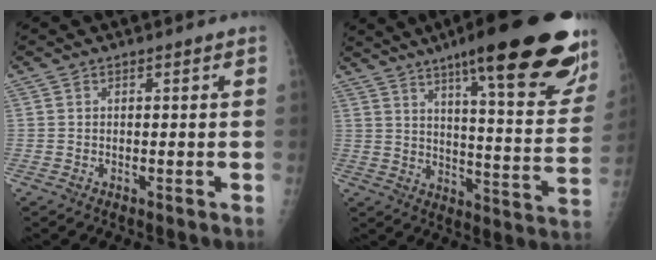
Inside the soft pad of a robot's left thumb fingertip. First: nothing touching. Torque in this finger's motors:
{"motor_torque": [1.00, 0.05, 1.59, -1.18, 0.17]}